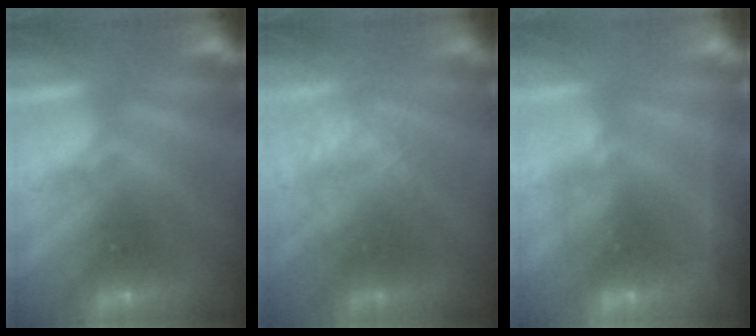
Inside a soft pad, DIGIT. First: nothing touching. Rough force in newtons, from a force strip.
{"total": 2.6}
{"total": 2.3}